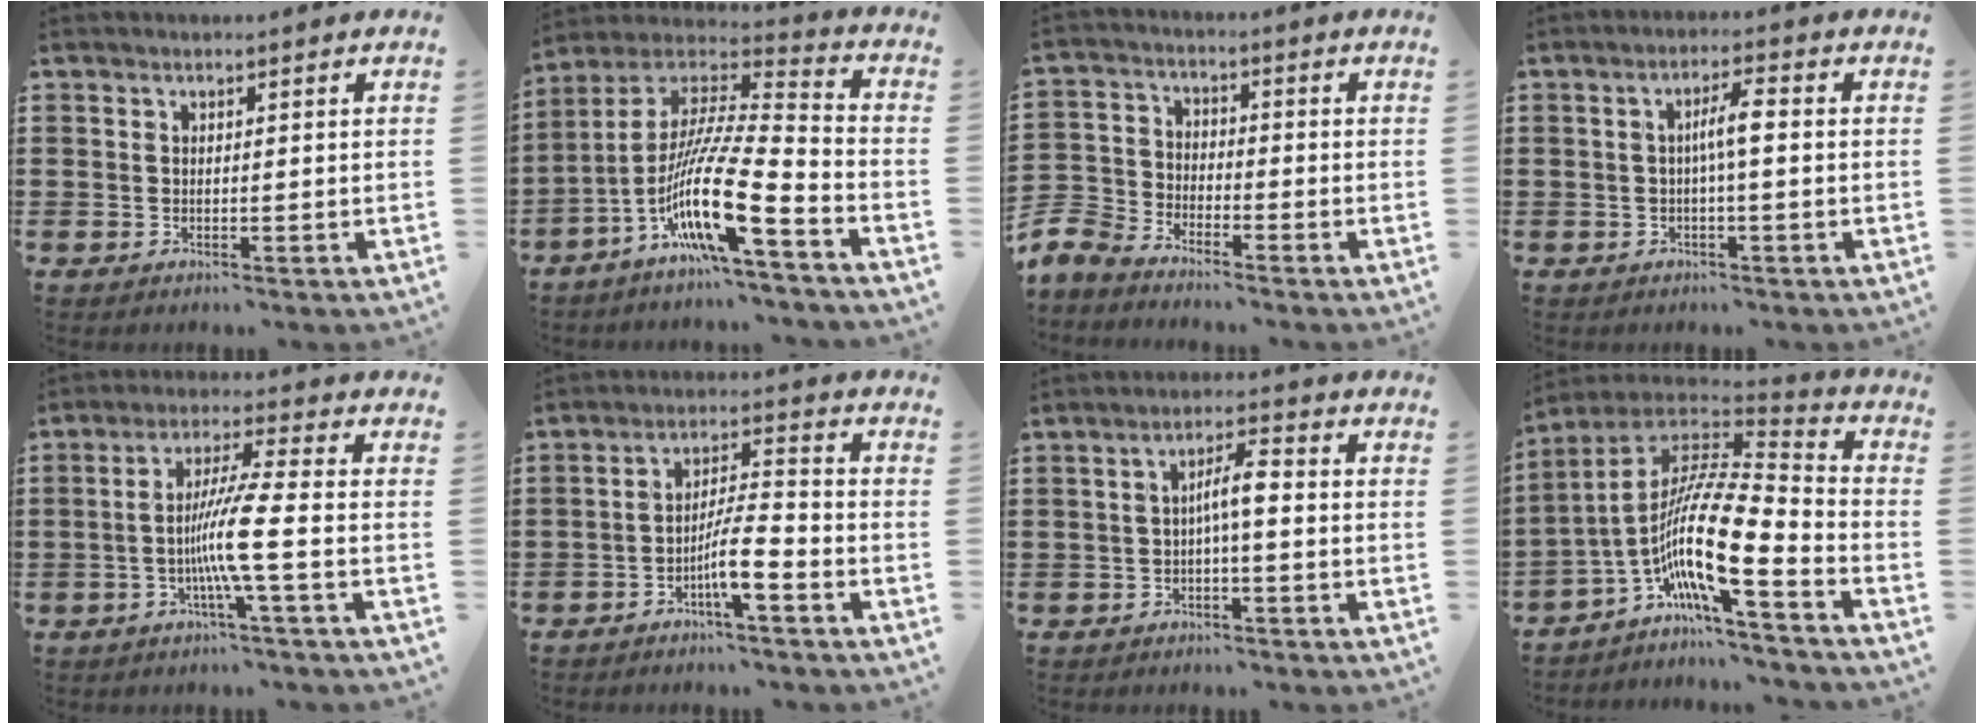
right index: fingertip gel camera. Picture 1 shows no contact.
{"total": 16.2, "force": [-8.4, 2.5, 13.6], "torque": [-0.285, -0.014, -0.161]}
{"total": 5.7, "force": [-5.5, 1.0, 0.8], "torque": [-0.048, -0.003, -0.120]}
{"total": 3.7, "force": [-0.2, 0.4, 3.7], "torque": [-0.069, 0.005, -0.008]}
{"total": 8.0, "force": [-2.2, -0.6, 7.6], "torque": [-0.154, -0.016, -0.049]}
{"total": 6.5, "force": [-3.5, 1.0, 5.4], "torque": [-0.107, 0.001, -0.067]}
{"total": 4.0, "force": [-0.5, 0.8, 3.9], "torque": [-0.073, 0.009, -0.013]}
{"total": 15.4, "force": [-5.6, 3.5, 13.9], "torque": [-0.299, -0.021, -0.115]}